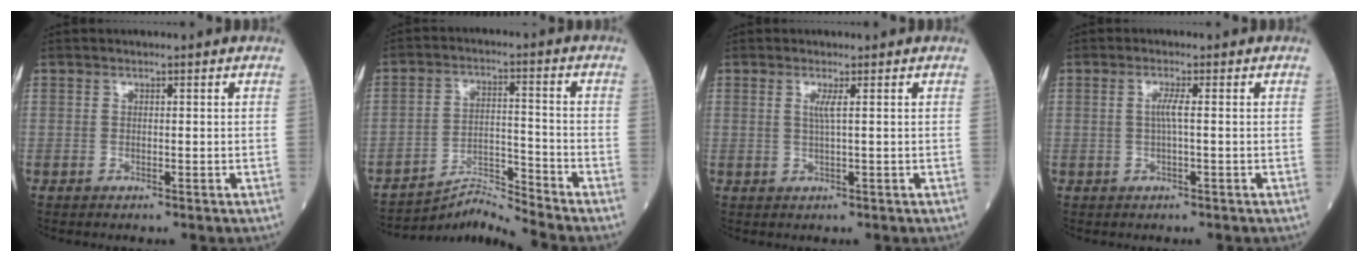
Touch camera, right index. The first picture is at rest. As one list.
[{"total": 6.7, "force": [-6.3, -2.4, -0.2], "torque": [-0.012, 0.009, -0.111]}, {"total": 1.5, "force": [0.4, -0.4, 1.3], "torque": [-0.033, -0.002, 0.007]}, {"total": 1.9, "force": [0.0, -0.3, 1.9], "torque": [-0.038, 0.001, -0.001]}]